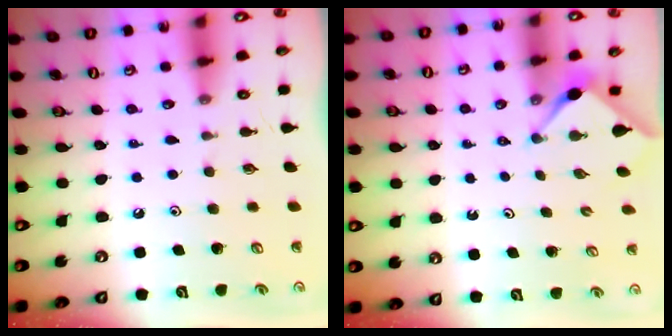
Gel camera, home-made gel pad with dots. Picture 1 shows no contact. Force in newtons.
{"total": 2.9, "press": 2.8, "slide": 0.3}